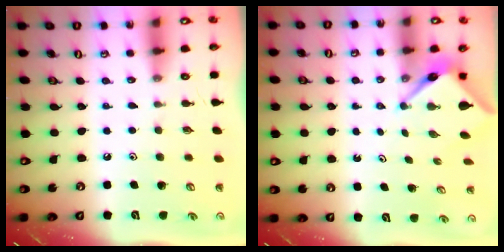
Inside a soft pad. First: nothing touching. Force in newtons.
{"total": 4.0, "press": 4.0, "slide": 0.2}